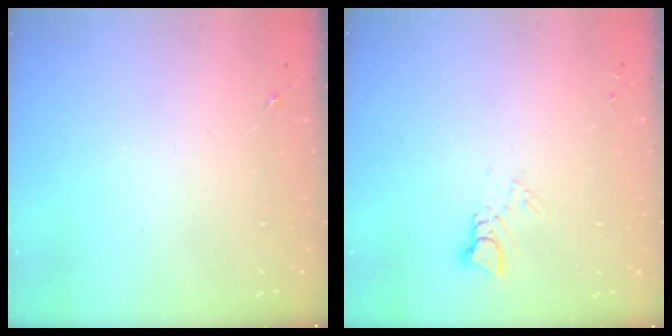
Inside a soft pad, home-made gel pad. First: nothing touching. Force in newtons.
{"total": 3.6, "press": 3.6, "slide": 0.1}